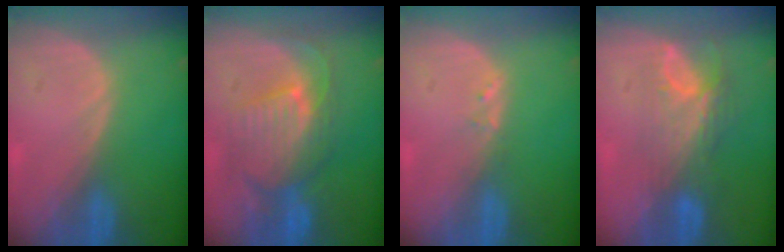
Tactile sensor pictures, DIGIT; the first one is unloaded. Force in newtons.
{"total": 9.8, "press": 9.0, "slide": 3.9}
{"total": 1.0, "press": 1.0, "slide": 0.2}
{"total": 7.8, "press": 6.7, "slide": 4.1}